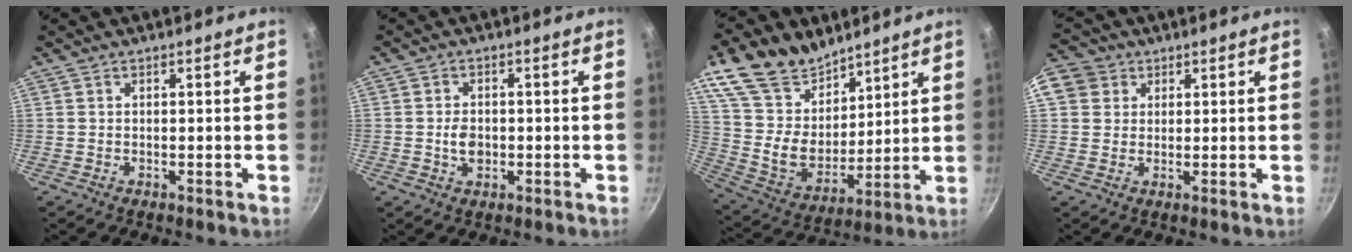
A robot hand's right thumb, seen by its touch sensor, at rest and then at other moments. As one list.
[{"total": 3.7, "force": [-0.6, 2.7, 2.4], "torque": [-0.031, 0.006, -0.010]}, {"total": 21.0, "force": [13.7, 13.0, 9.3], "torque": [-0.143, -0.072, 0.262]}, {"total": 9.0, "force": [3.1, 7.8, 3.1], "torque": [-0.054, 0.015, 0.048]}]